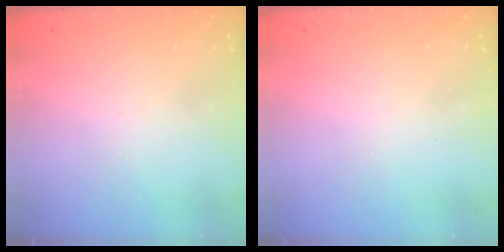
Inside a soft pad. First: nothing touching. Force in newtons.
{"total": 0.0}